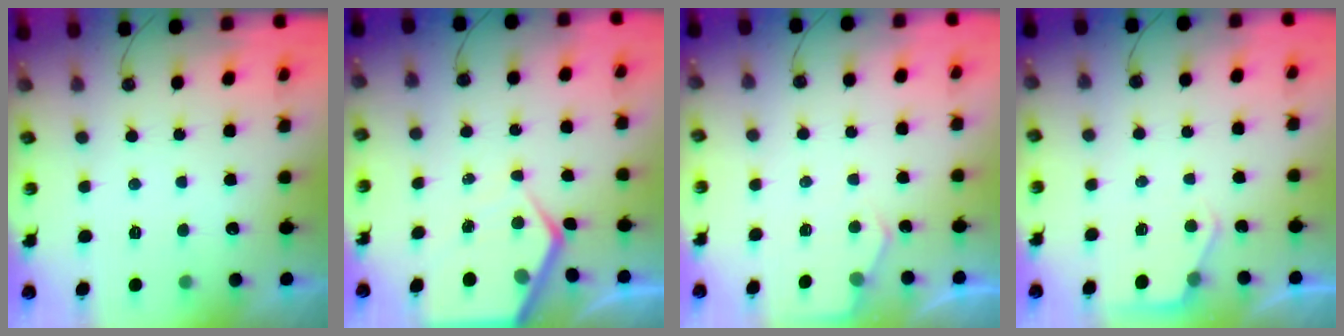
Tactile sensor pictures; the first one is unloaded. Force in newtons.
{"total": 6.9, "press": 6.8, "slide": 0.6}
{"total": 4.3, "press": 4.3, "slide": 0.5}
{"total": 3.1, "press": 3.1, "slide": 0.5}